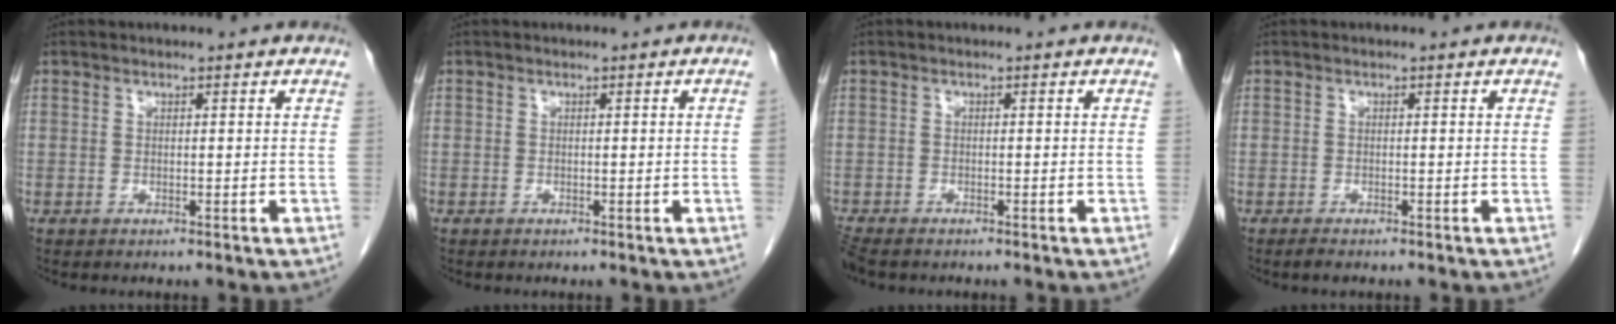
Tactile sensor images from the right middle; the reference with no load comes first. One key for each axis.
{"total": 0.6, "fx": -0.1, "fy": -0.3, "fz": 0.5, "tx": 0.000, "ty": 0.002, "tz": 0.000}
{"total": 3.3, "fx": -2.8, "fy": 1.1, "fz": 1.5, "tx": -0.034, "ty": -0.010, "tz": -0.049}
{"total": 1.0, "fx": -0.8, "fy": 0.3, "fz": 0.5, "tx": -0.018, "ty": -0.003, "tz": -0.012}